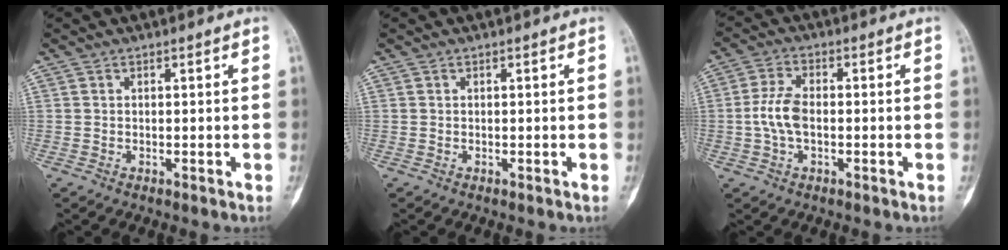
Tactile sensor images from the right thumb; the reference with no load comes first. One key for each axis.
{"total": 0.0}
{"total": 6.2, "fx": -0.7, "fy": 3.3, "fz": 5.1, "tx": -0.117, "ty": 0.015, "tz": -0.017}